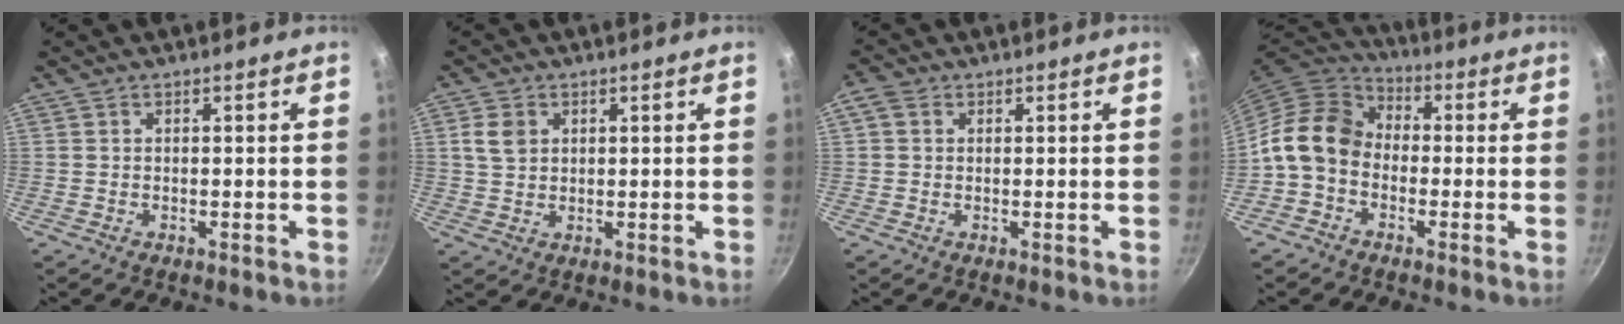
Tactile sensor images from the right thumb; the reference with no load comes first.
{"total": 5.1, "force": [1.6, 3.9, 2.9], "torque": [-0.042, 0.002, 0.031]}
{"total": 2.4, "force": [0.6, 2.0, 1.2], "torque": [-0.022, 0.005, 0.006]}
{"total": 10.9, "force": [-1.7, 8.5, 6.6], "torque": [-0.095, 0.038, -0.056]}